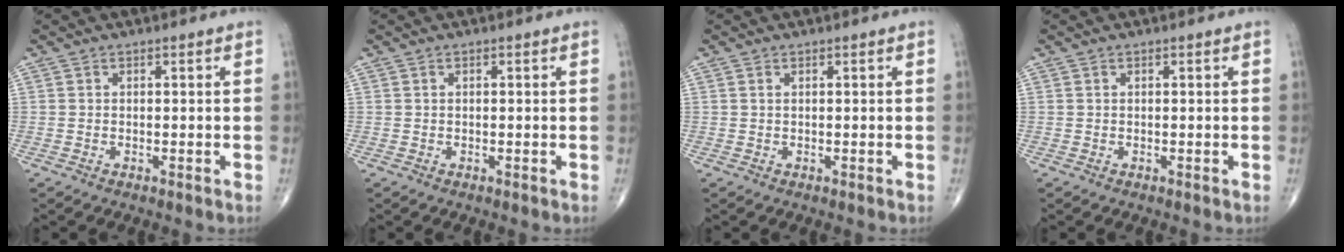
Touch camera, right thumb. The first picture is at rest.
{"total": 0.0}
{"total": 0.0}
{"total": 0.0}